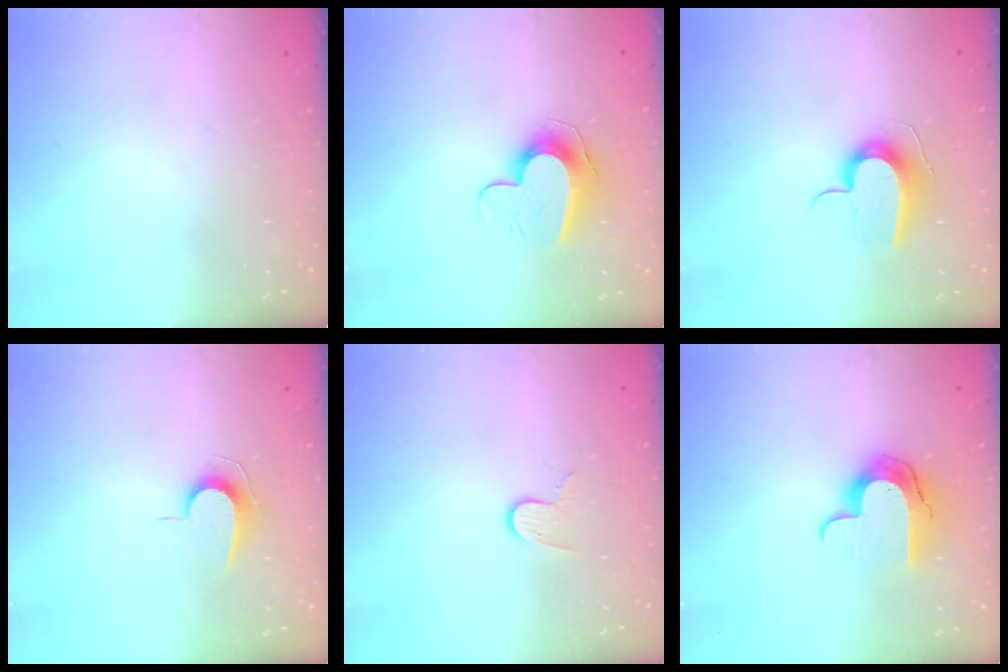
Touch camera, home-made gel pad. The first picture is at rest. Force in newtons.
{"total": 11.8, "press": 11.8, "slide": 0.6}
{"total": 10.8, "press": 10.8, "slide": 0.2}
{"total": 7.0, "press": 7.0, "slide": 0.7}
{"total": 6.0, "press": 6.0, "slide": 0.2}
{"total": 10.5, "press": 10.5, "slide": 0.8}